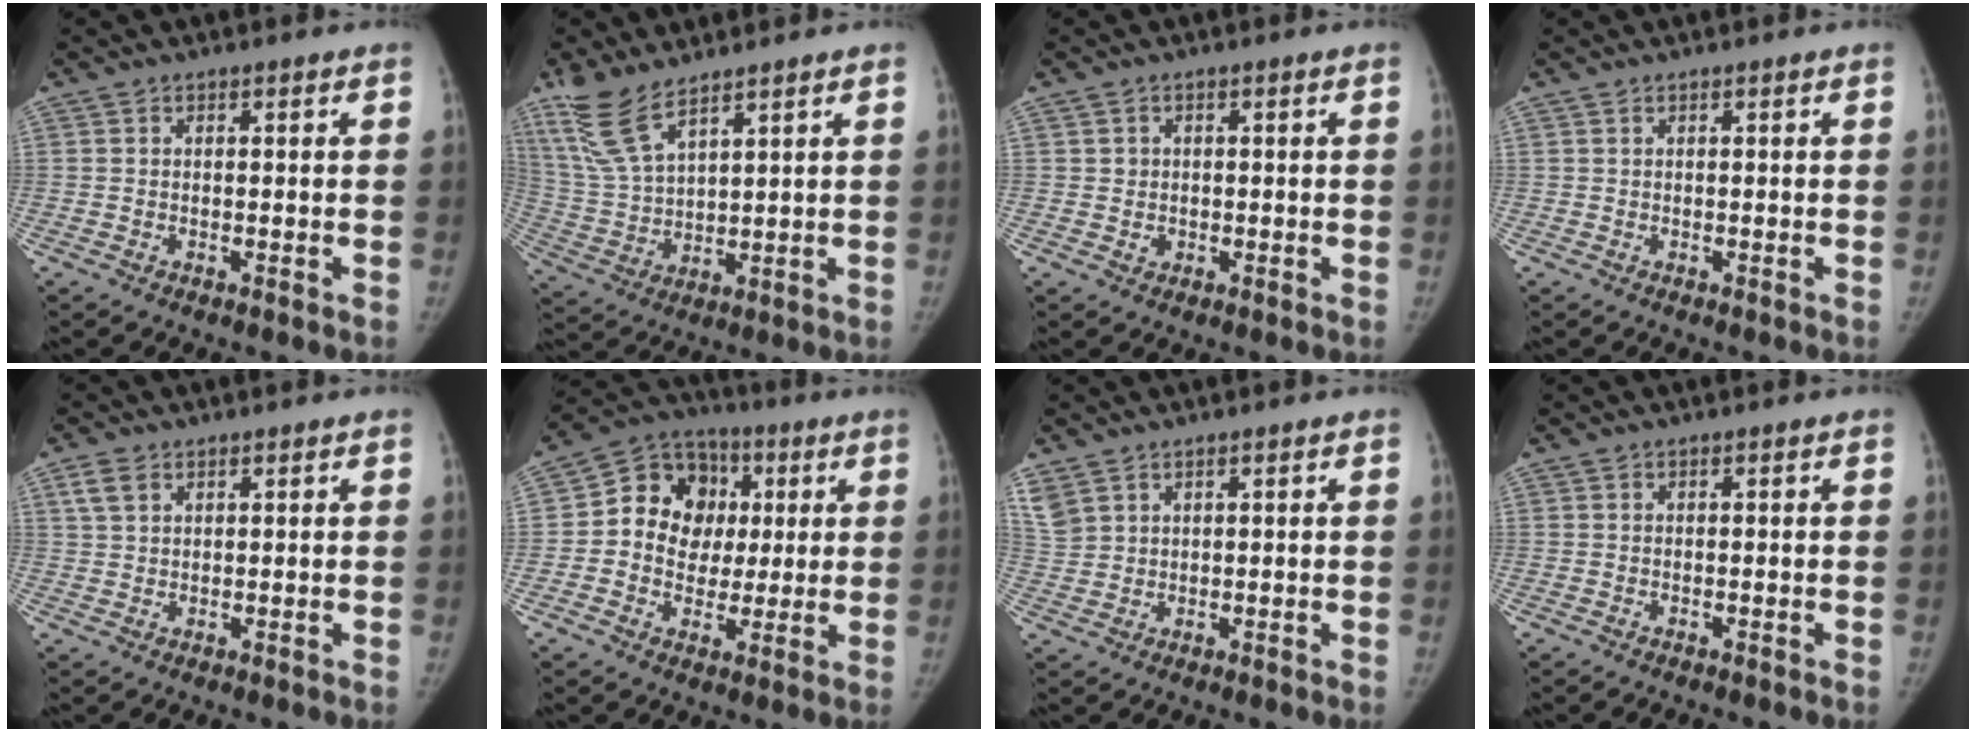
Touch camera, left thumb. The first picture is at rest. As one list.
[{"total": 10.5, "force": [7.6, 3.3, 6.5], "torque": [-0.138, -0.030, 0.168]}, {"total": 1.7, "force": [0.0, 1.7, 0.2], "torque": [0.008, 0.000, 0.002]}, {"total": 0.0}, {"total": 3.5, "force": [1.8, 2.3, 2.0], "torque": [-0.039, 0.004, 0.042]}, {"total": 13.7, "force": [1.6, 11.9, 6.7], "torque": [-0.072, 0.018, 0.018]}, {"total": 6.2, "force": [3.8, 4.2, 2.6], "torque": [-0.067, 0.002, 0.088]}, {"total": 0.0}]